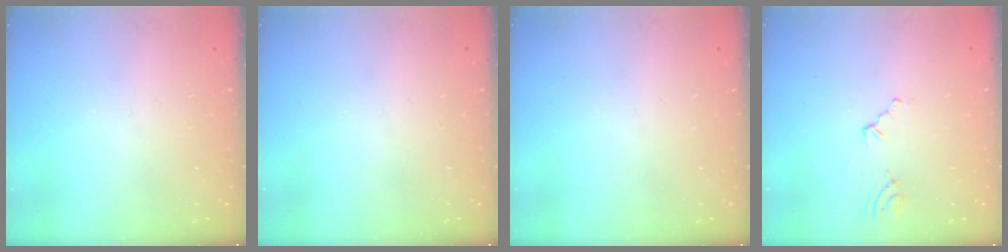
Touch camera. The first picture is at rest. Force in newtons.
{"total": 0.0}
{"total": 0.0}
{"total": 2.7, "press": 1.9, "slide": 2.0}